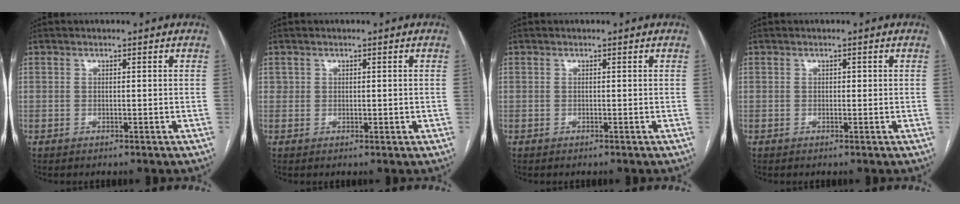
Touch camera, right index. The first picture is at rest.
{"total": 1.3, "force": [0.3, 1.1, 0.6], "torque": [-0.010, 0.004, 0.008]}
{"total": 0.0}
{"total": 0.6, "force": [0.1, 0.4, 0.4], "torque": [-0.005, 0.005, 0.001]}